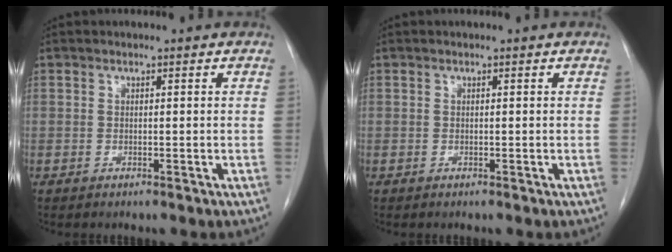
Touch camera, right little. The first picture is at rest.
{"total": 0.0}